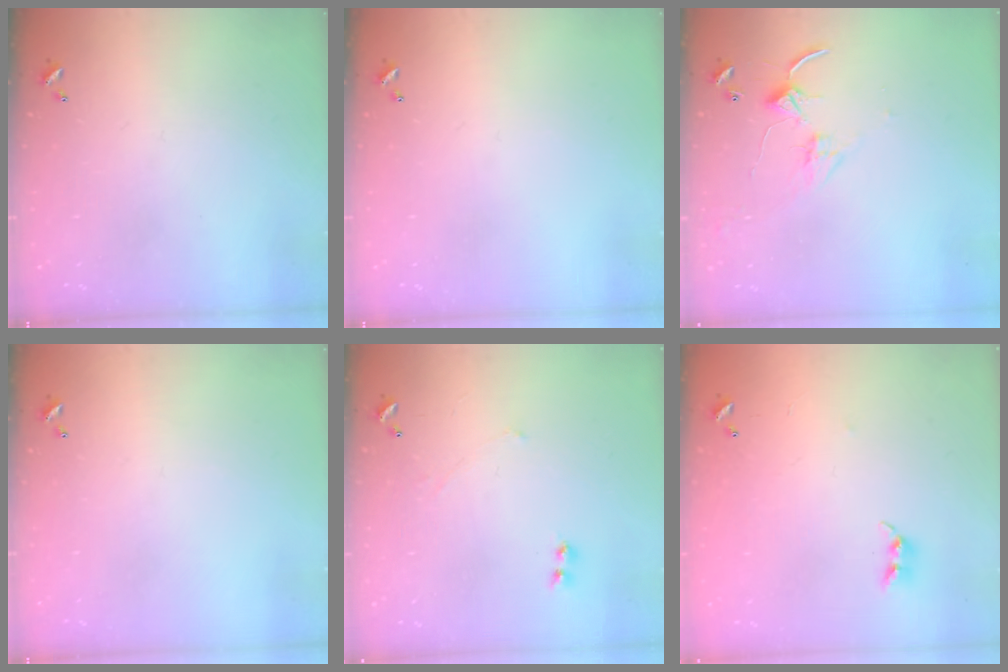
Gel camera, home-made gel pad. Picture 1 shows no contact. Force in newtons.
{"total": 0.0}
{"total": 2.8, "press": 2.8, "slide": 0.4}
{"total": 0.0}
{"total": 2.4, "press": 2.3, "slide": 0.5}
{"total": 7.4, "press": 7.4, "slide": 0.5}